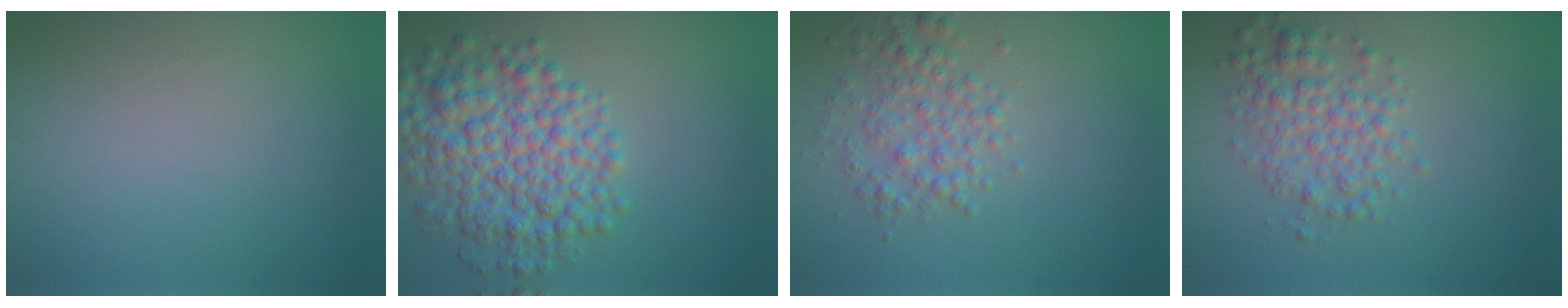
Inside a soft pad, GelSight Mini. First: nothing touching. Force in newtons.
{"total": 7.5, "press": 7.5, "slide": 0.1}
{"total": 3.2, "press": 3.2, "slide": 0.1}
{"total": 3.5, "press": 3.5, "slide": 0.1}